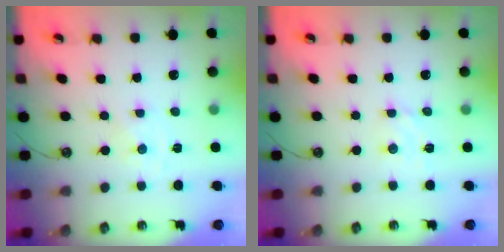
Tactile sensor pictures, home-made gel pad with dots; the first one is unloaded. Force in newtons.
{"total": 2.8, "press": 2.8, "slide": 0.1}